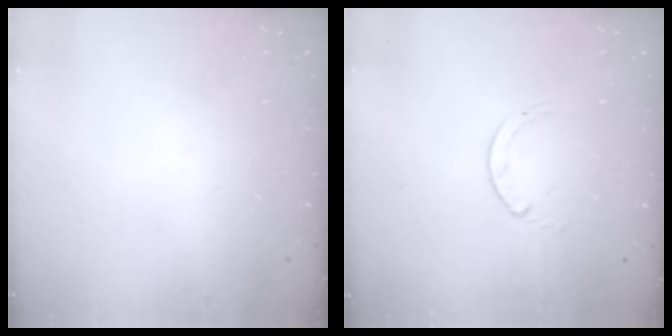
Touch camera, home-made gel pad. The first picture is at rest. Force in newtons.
{"total": 0.7, "press": 0.7, "slide": 0.1}